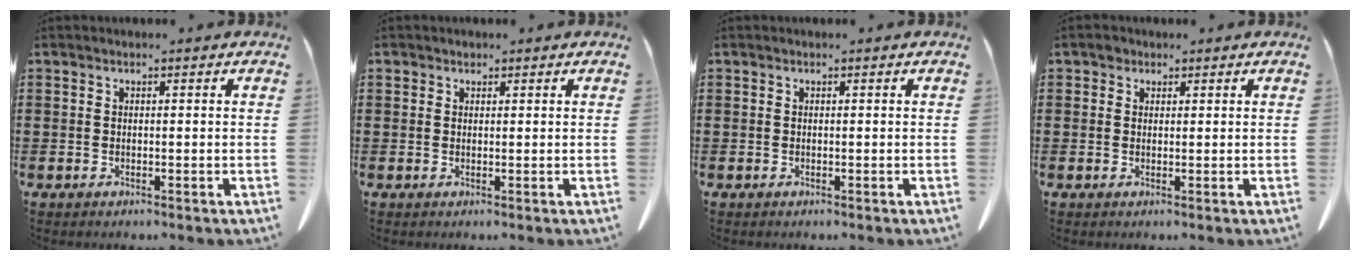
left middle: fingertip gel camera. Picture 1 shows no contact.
{"total": 0.9, "force": [0.5, 0.7, 0.1], "torque": [-0.006, 0.003, 0.011]}
{"total": 0.0}
{"total": 1.3, "force": [0.8, 1.0, 0.2], "torque": [-0.007, 0.005, 0.016]}